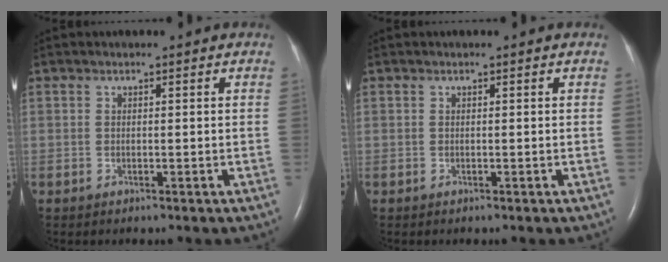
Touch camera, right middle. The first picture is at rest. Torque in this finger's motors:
{"motor_torque": [0.16, -0.15, 0.06, 0.00]}